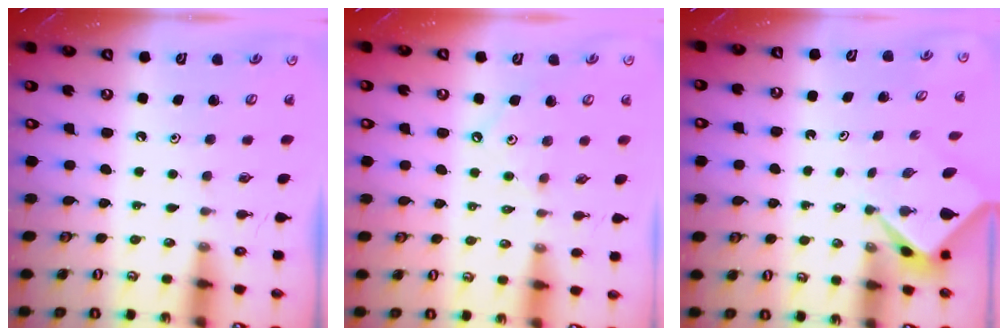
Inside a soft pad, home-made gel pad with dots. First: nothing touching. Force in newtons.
{"total": 4.1, "press": 4.0, "slide": 0.5}
{"total": 1.7, "press": 1.7, "slide": 0.2}